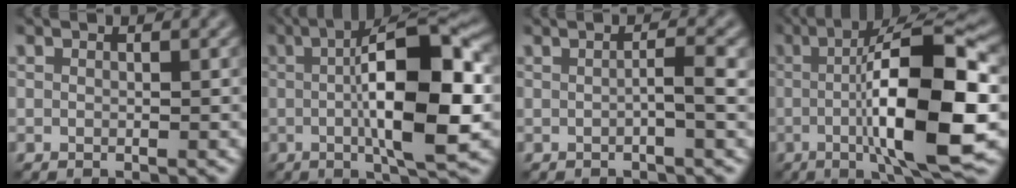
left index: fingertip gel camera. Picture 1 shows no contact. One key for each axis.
{"total": 11.4, "fx": -0.2, "fy": 2.9, "fz": 11.0, "tx": -0.162, "ty": 0.007, "tz": -0.005}
{"total": 1.9, "fx": -0.3, "fy": 0.3, "fz": 1.9, "tx": -0.030, "ty": 0.003, "tz": -0.007}
{"total": 12.7, "fx": -1.5, "fy": 2.6, "fz": 12.3, "tx": -0.186, "ty": 0.008, "tz": -0.030}